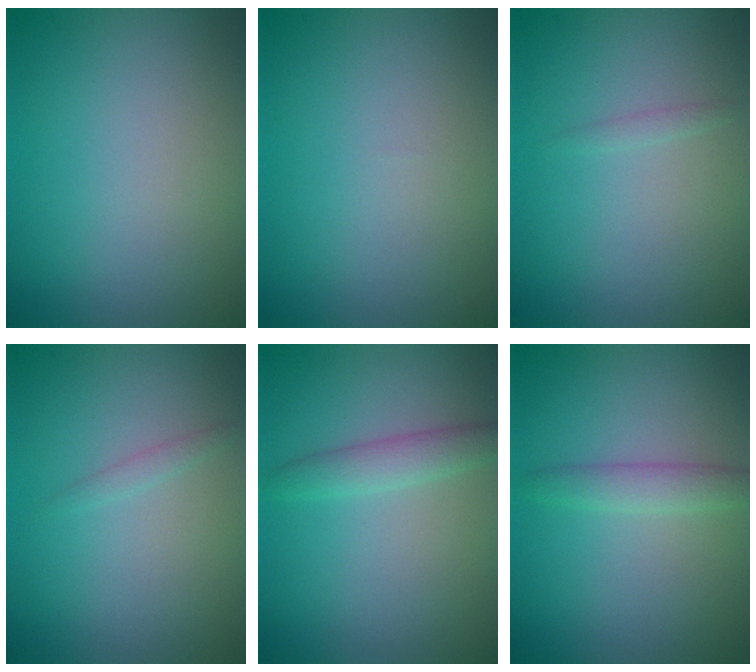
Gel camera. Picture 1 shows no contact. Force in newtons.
{"total": 0.0}
{"total": 0.6, "press": 0.6, "slide": 0.0}
{"total": 0.7, "press": 0.7, "slide": 0.0}
{"total": 2.1, "press": 2.1, "slide": 0.1}
{"total": 1.9, "press": 1.9, "slide": 0.2}